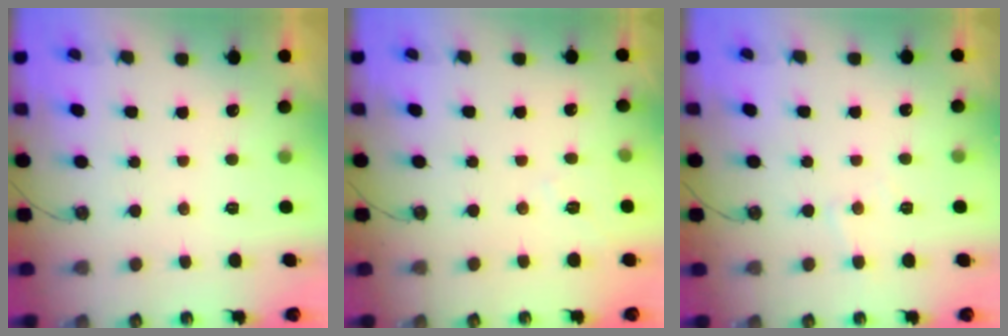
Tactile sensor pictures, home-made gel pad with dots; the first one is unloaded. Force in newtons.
{"total": 5.3, "press": 5.3, "slide": 0.6}
{"total": 3.7, "press": 3.7, "slide": 0.5}